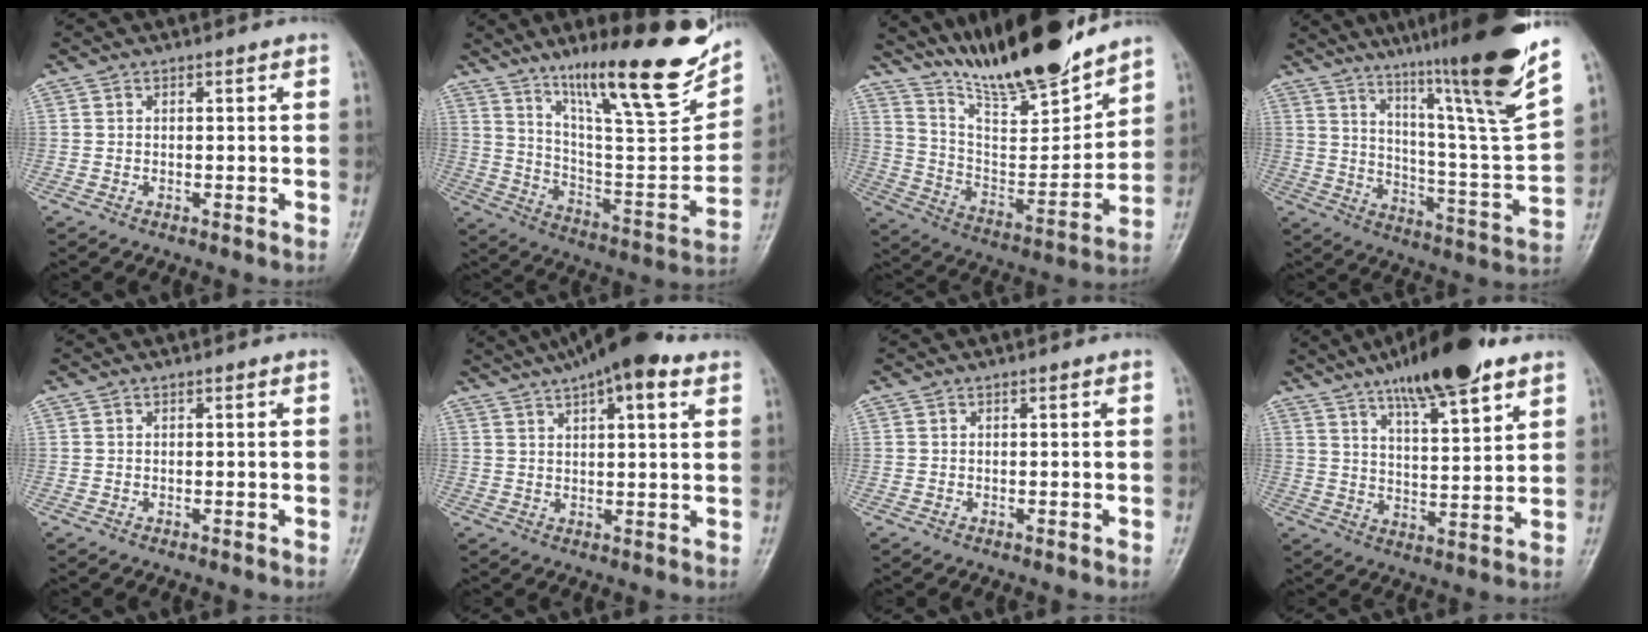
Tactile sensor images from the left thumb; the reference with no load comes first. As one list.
[{"total": 24.9, "force": [16.3, 5.2, 18.1], "torque": [-0.251, -0.073, 0.271]}, {"total": 20.0, "force": [17.3, 3.4, 9.5], "torque": [-0.124, -0.103, 0.305]}, {"total": 26.2, "force": [17.5, 1.8, 19.5], "torque": [-0.277, -0.082, 0.268]}, {"total": 0.0}, {"total": 13.7, "force": [8.8, 4.0, 9.7], "torque": [-0.135, 0.007, 0.134]}, {"total": 0.0}, {"total": 15.9, "force": [10.6, 3.9, 11.2], "torque": [-0.157, -0.047, 0.175]}]